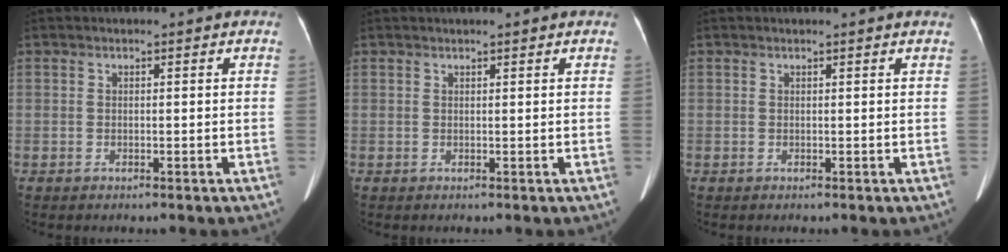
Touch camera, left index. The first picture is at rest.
{"total": 1.6, "force": [1.3, 0.2, 0.9], "torque": [-0.010, 0.014, 0.018]}
{"total": 1.0, "force": [0.9, -0.1, 0.3], "torque": [-0.011, 0.002, 0.013]}